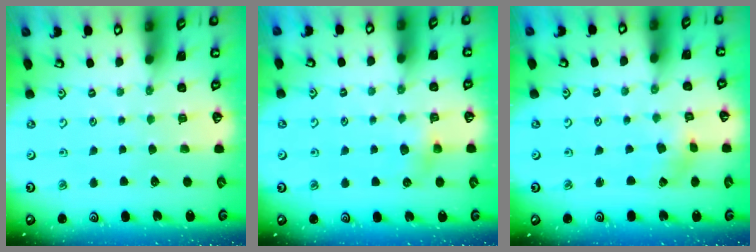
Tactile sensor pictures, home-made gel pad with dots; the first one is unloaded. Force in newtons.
{"total": 4.4, "press": 4.3, "slide": 0.3}
{"total": 1.8, "press": 1.8, "slide": 0.3}